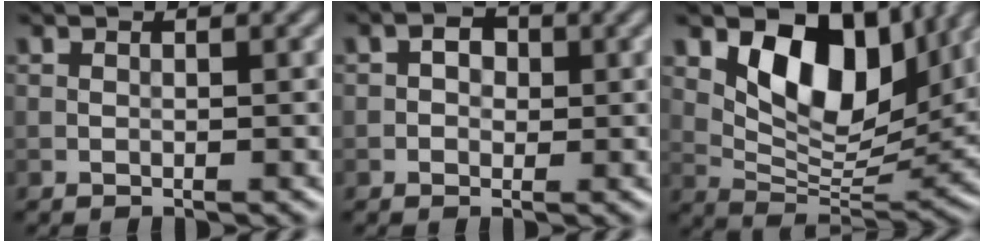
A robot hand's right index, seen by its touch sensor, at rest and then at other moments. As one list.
[{"total": 2.0, "force": [0.3, 1.6, 1.1], "torque": [-0.004, 0.002, -0.010]}, {"total": 9.7, "force": [3.9, 5.6, 6.9], "torque": [-0.108, -0.015, 0.068]}]